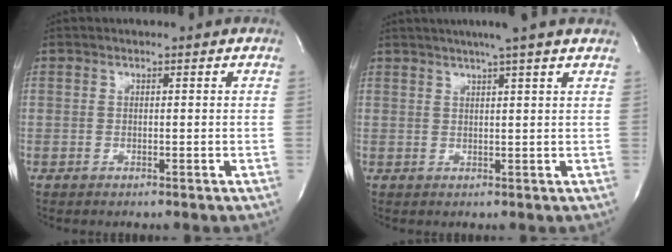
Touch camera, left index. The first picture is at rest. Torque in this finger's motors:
{"motor_torque": [-0.02, -0.03, 0.20, 0.06]}